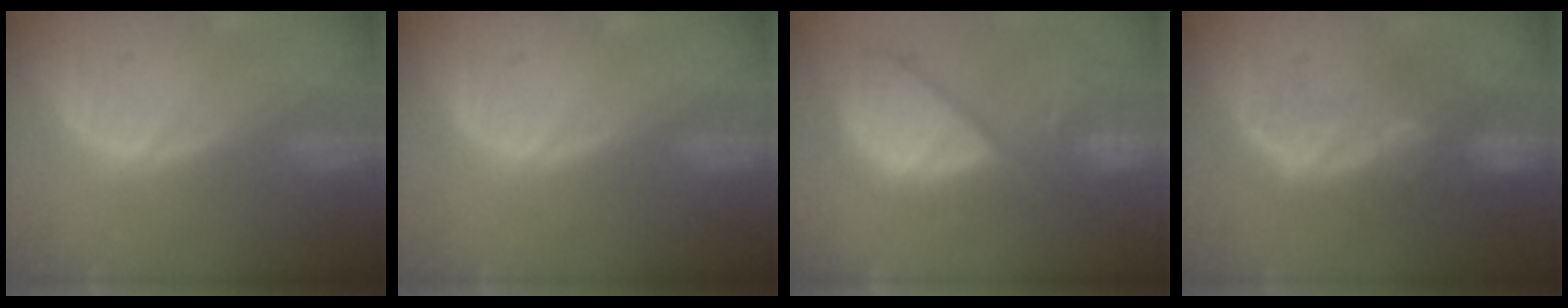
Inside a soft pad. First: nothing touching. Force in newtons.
{"total": 0.0}
{"total": 12.4, "press": 10.6, "slide": 6.4}
{"total": 9.7, "press": 8.7, "slide": 4.3}